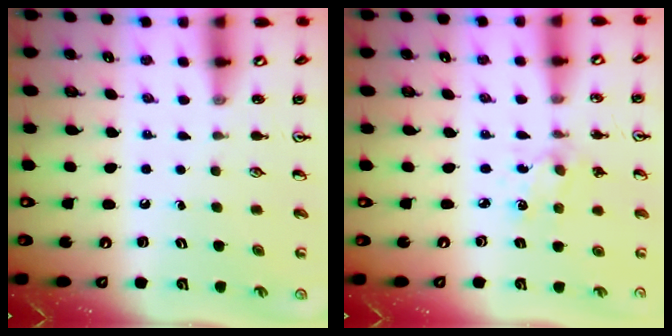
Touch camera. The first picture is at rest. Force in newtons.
{"total": 2.1, "press": 2.0, "slide": 0.7}